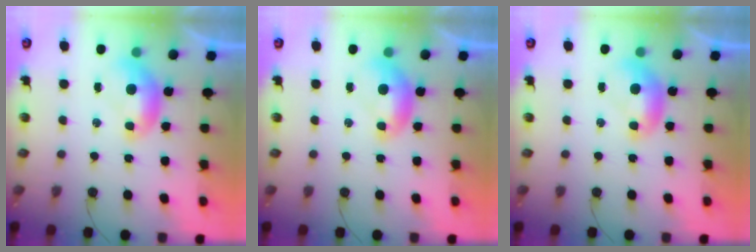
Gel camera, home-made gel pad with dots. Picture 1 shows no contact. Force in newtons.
{"total": 0.0}
{"total": 0.0}